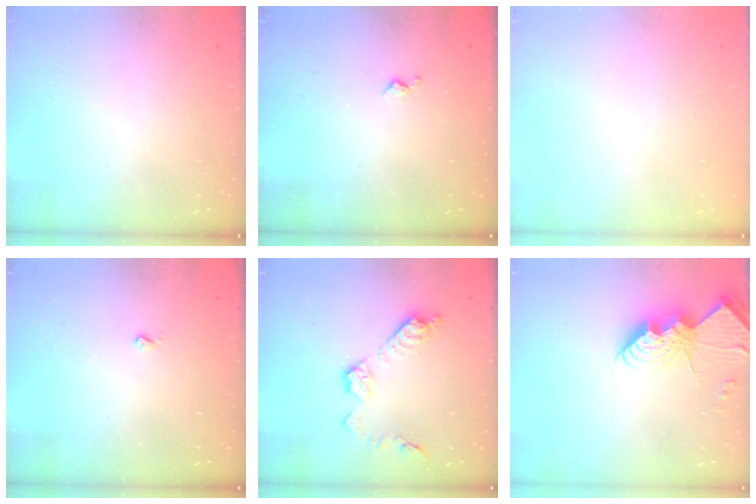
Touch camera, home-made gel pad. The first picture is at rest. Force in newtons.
{"total": 3.2, "press": 3.1, "slide": 0.6}
{"total": 0.0}
{"total": 2.1, "press": 2.1, "slide": 0.5}
{"total": 11.4, "press": 11.4, "slide": 0.7}
{"total": 14.7, "press": 14.6, "slide": 1.4}